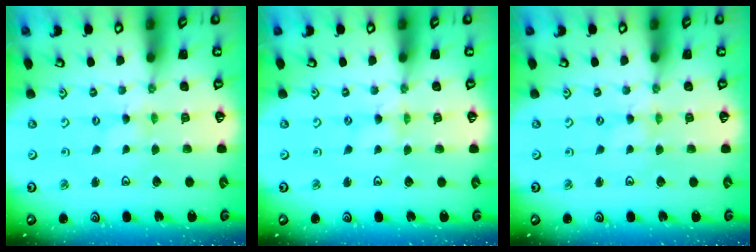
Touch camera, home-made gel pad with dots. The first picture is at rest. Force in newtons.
{"total": 0.0}
{"total": 0.0}